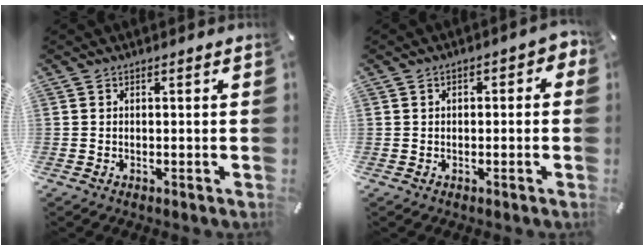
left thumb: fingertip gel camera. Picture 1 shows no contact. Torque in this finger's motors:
{"motor_torque": [0.55, 0.01, 0.17, 0.27, -0.01]}